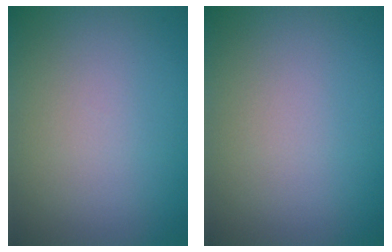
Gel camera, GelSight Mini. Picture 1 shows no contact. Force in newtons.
{"total": 0.0}